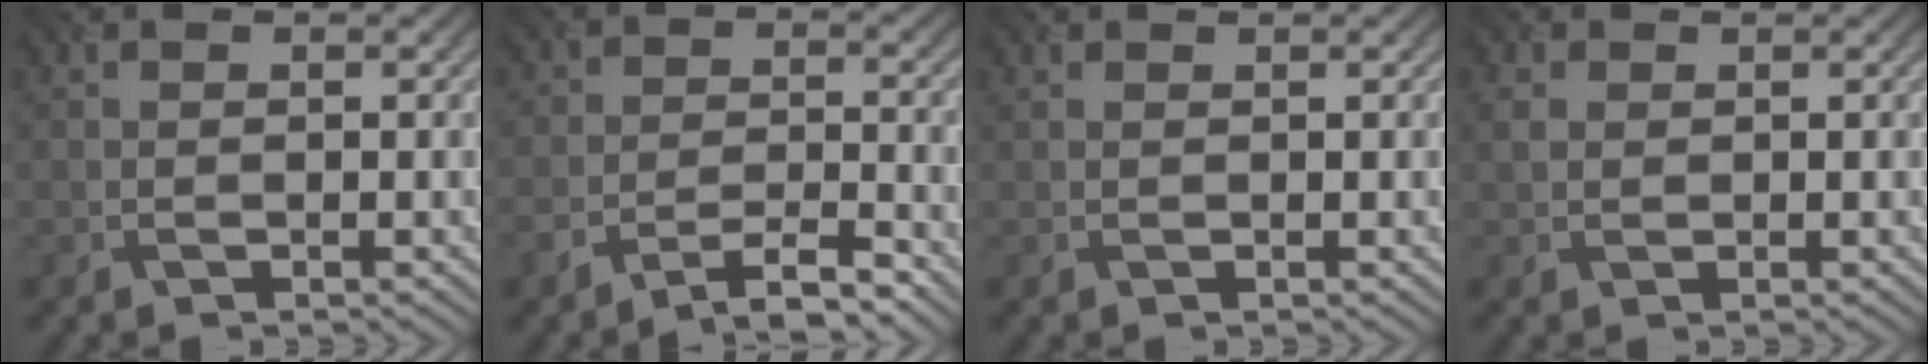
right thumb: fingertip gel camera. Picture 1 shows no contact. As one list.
[{"total": 4.5, "force": [-3.8, 1.2, 2.1], "torque": [-0.036, 0.004, -0.074]}, {"total": 0.9, "force": [0.7, -0.4, -0.5], "torque": [0.007, 0.001, 0.011]}, {"total": 1.2, "force": [0.9, 0.7, 0.1], "torque": [-0.015, 0.001, 0.015]}]